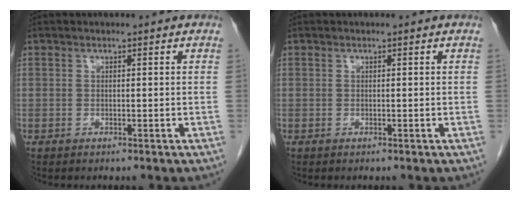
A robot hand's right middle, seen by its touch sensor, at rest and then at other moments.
{"total": 0.0}